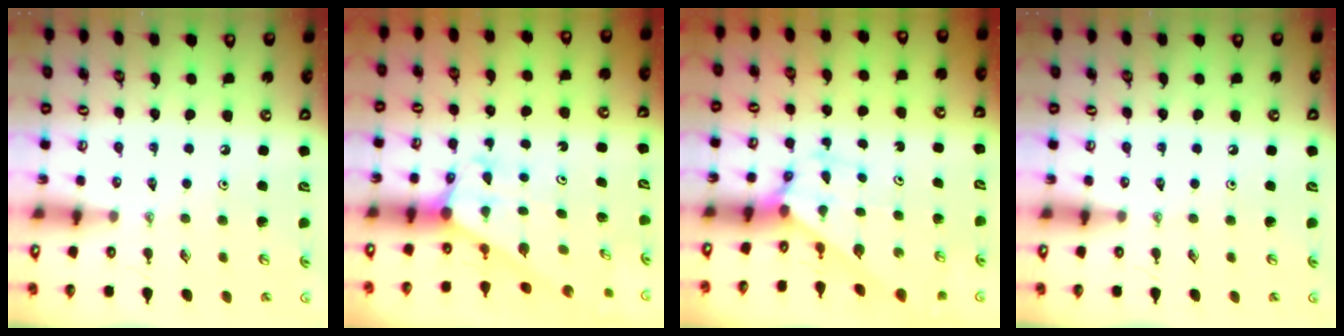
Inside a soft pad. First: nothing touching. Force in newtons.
{"total": 2.0, "press": 2.0, "slide": 0.0}
{"total": 2.6, "press": 2.6, "slide": 0.2}
{"total": 0.0}